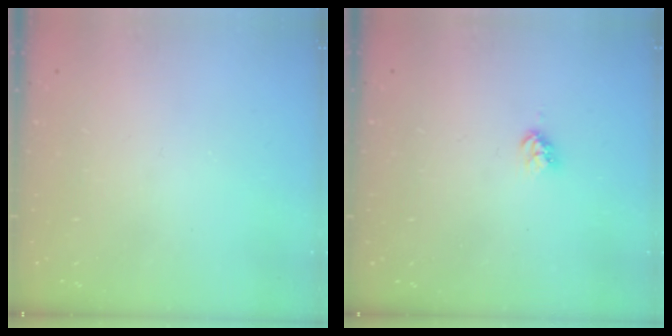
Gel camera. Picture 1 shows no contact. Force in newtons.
{"total": 3.3, "press": 3.3, "slide": 0.5}